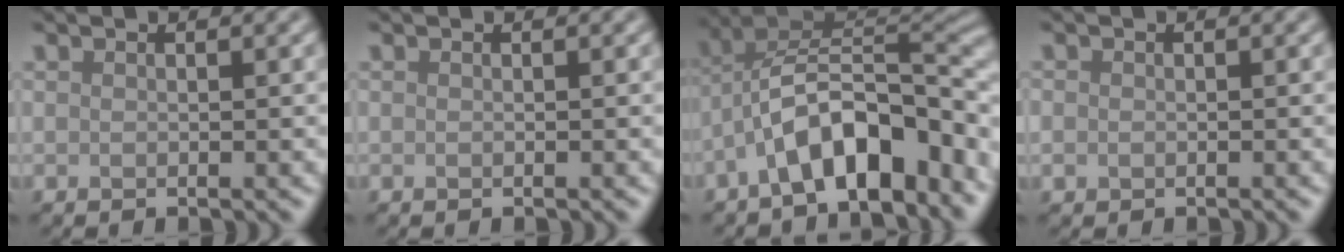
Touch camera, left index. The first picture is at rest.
{"total": 0.0}
{"total": 10.4, "force": [-4.4, 4.7, 8.1], "torque": [-0.113, 0.019, -0.080]}
{"total": 1.0, "force": [-0.3, 0.9, 0.2], "torque": [0.000, -0.006, -0.006]}